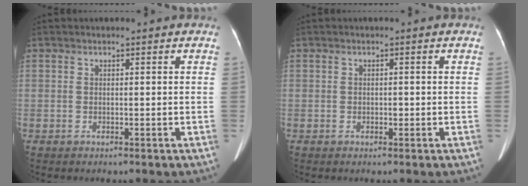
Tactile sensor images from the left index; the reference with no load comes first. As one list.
[{"total": 0.7, "force": [-0.3, 0.4, 0.5], "torque": [-0.009, 0.000, -0.004]}]